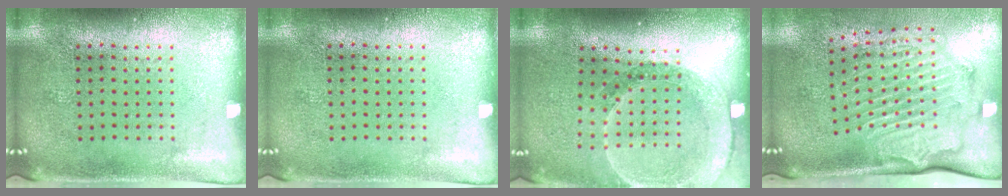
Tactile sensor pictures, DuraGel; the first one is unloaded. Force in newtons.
{"total": 0.0}
{"total": 1.6, "press": 1.6, "slide": 0.1}
{"total": 2.3, "press": 2.1, "slide": 0.7}